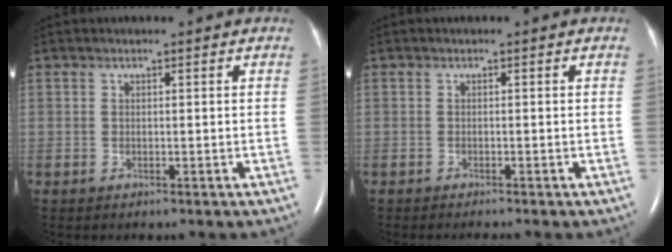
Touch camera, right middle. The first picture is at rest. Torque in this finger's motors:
{"motor_torque": [-0.18, 0.02, -0.03, -0.01]}